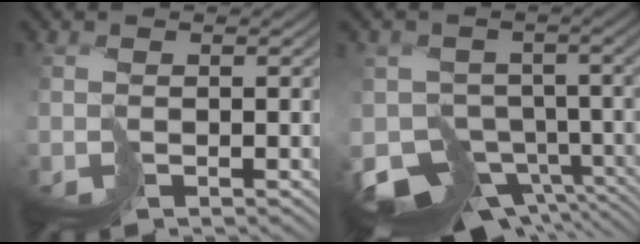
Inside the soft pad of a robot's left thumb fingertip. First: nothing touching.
{"total": 9.0, "force": [-5.0, 6.2, 4.3], "torque": [-0.095, -0.029, -0.077]}